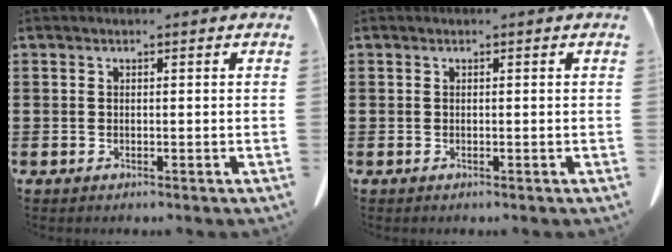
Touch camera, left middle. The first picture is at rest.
{"total": 0.0}